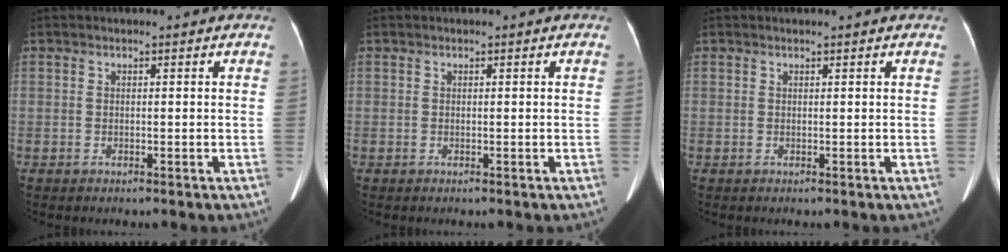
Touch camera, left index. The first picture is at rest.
{"total": 0.0}
{"total": 0.7, "force": [0.7, 0.0, 0.2], "torque": [-0.007, 0.008, 0.011]}